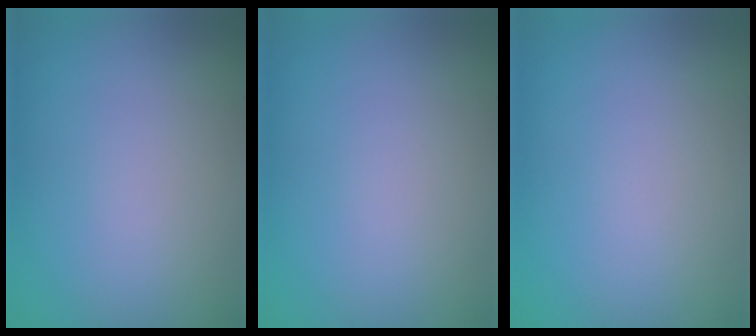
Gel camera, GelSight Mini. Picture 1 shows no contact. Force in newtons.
{"total": 0.0}
{"total": 0.0}